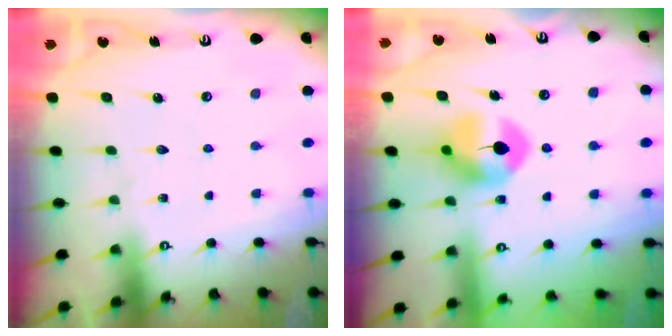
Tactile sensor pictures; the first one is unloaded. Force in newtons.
{"total": 8.9, "press": 8.9, "slide": 0.4}